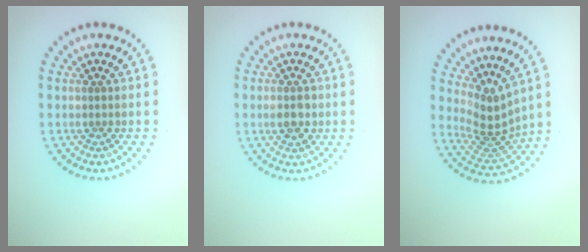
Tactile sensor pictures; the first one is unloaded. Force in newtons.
{"total": 2.6, "press": 2.6, "slide": 0.0}
{"total": 3.2, "press": 2.3, "slide": 2.3}